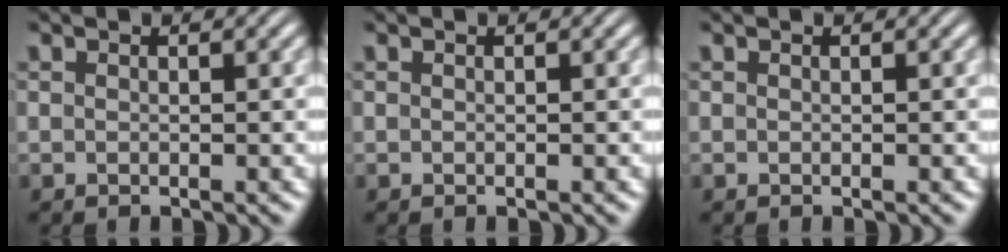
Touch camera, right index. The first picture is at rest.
{"total": 0.0}
{"total": 0.0}